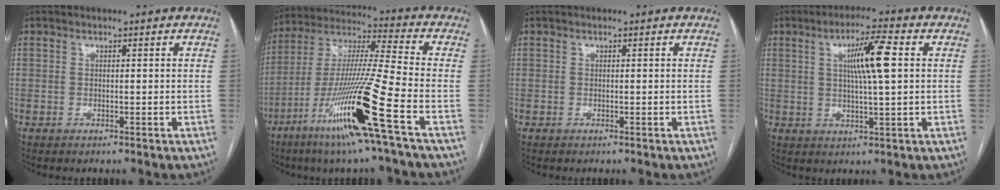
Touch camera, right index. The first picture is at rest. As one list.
[{"total": 18.9, "force": [-8.7, -1.5, 16.7], "torque": [-0.350, -0.039, -0.169]}, {"total": 0.0}, {"total": 8.2, "force": [1.9, 0.3, 8.0], "torque": [-0.140, 0.006, 0.031]}]